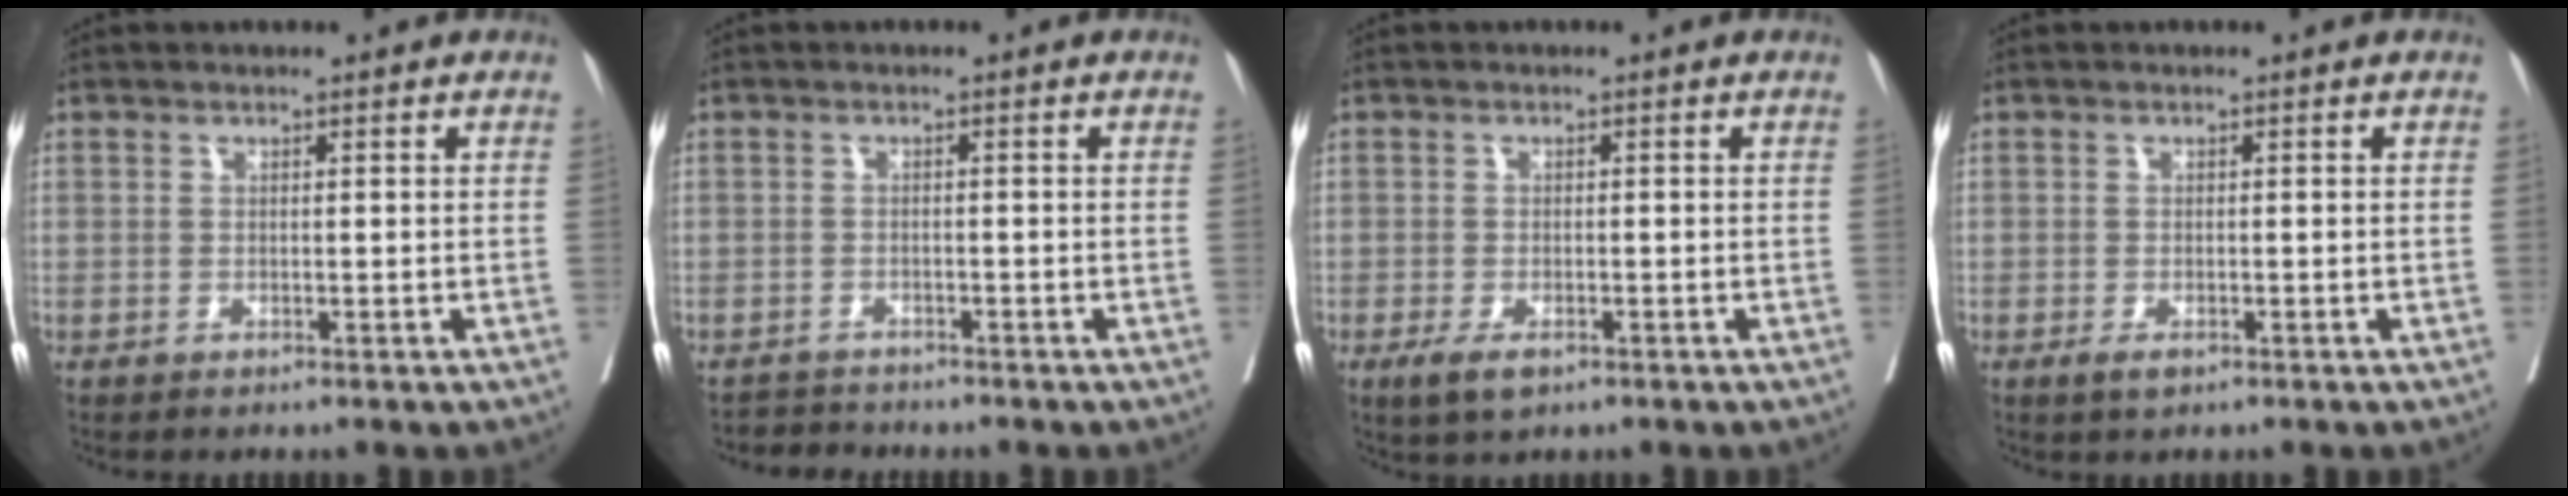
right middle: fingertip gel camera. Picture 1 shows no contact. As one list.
[{"total": 2.4, "force": [-2.3, 0.4, -0.7], "torque": [0.012, -0.010, -0.041]}, {"total": 3.5, "force": [-2.0, 1.4, 2.6], "torque": [-0.049, -0.005, -0.029]}, {"total": 1.7, "force": [-0.9, 0.7, 1.2], "torque": [-0.022, -0.002, -0.012]}]